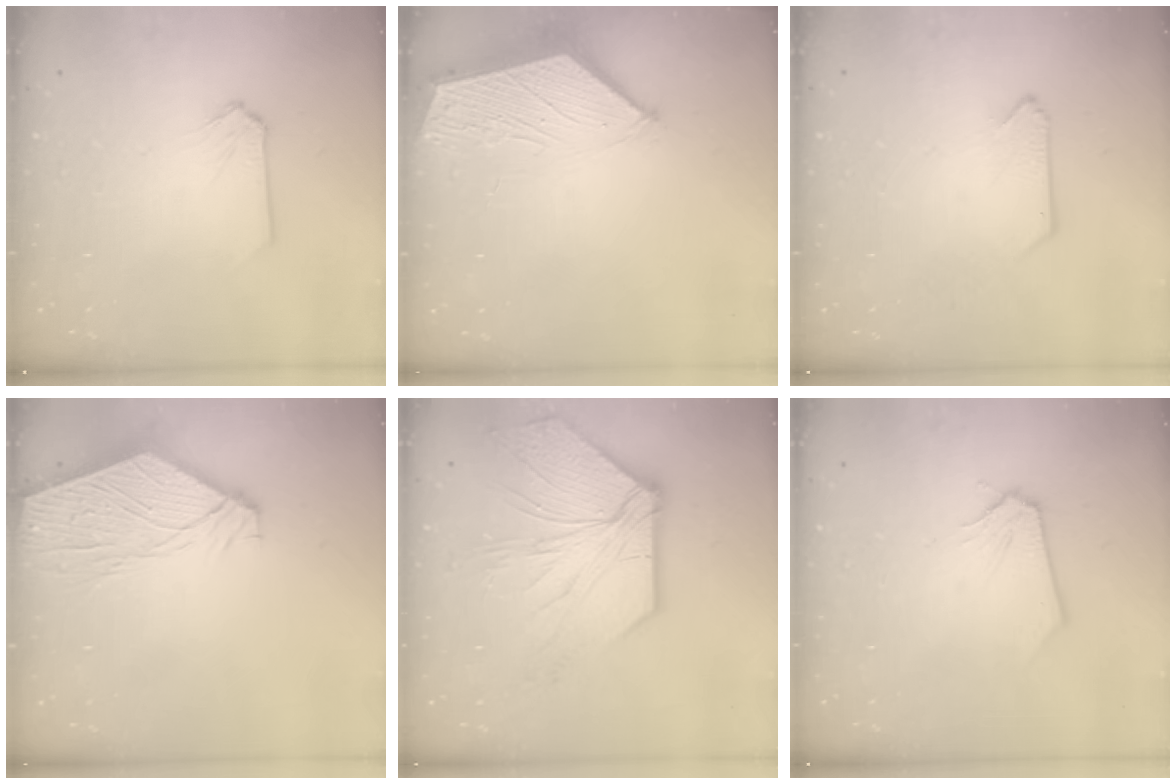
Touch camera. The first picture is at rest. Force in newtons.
{"total": 3.0, "press": 3.0, "slide": 0.3}
{"total": 0.0}
{"total": 11.1, "press": 11.0, "slide": 1.5}
{"total": 15.1, "press": 15.0, "slide": 1.4}
{"total": 0.0}